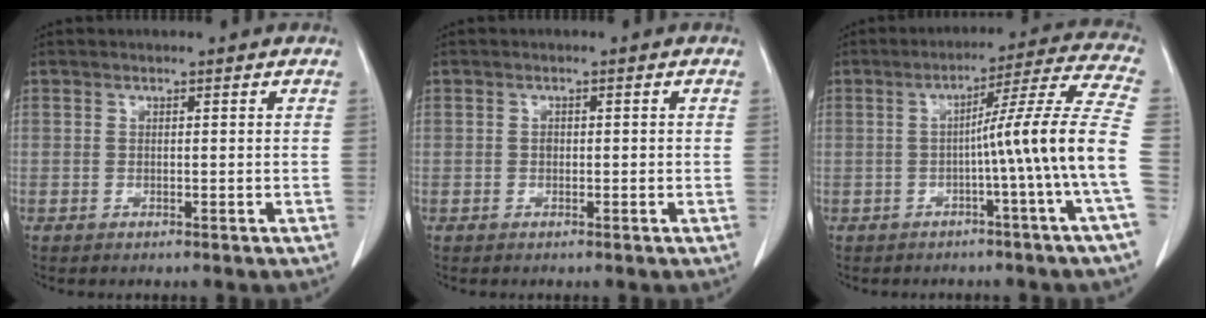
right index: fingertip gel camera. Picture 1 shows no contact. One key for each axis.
{"total": 0.8, "fx": -0.1, "fy": 0.6, "fz": 0.5, "tx": -0.006, "ty": 0.003, "tz": -0.004}
{"total": 13.1, "fx": -2.6, "fy": -3.0, "fz": 12.5, "tx": -0.164, "ty": 0.012, "tz": -0.042}